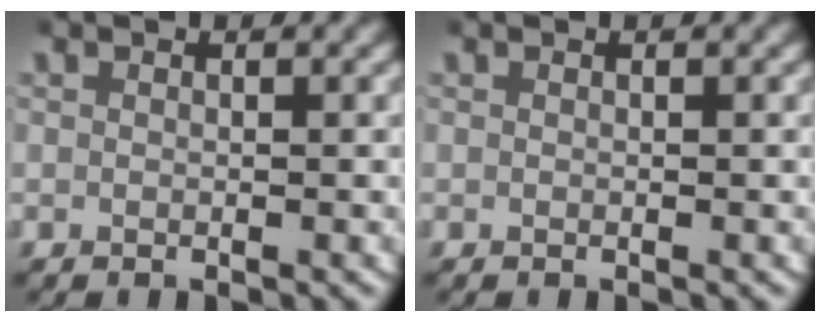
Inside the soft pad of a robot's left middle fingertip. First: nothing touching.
{"total": 0.0}